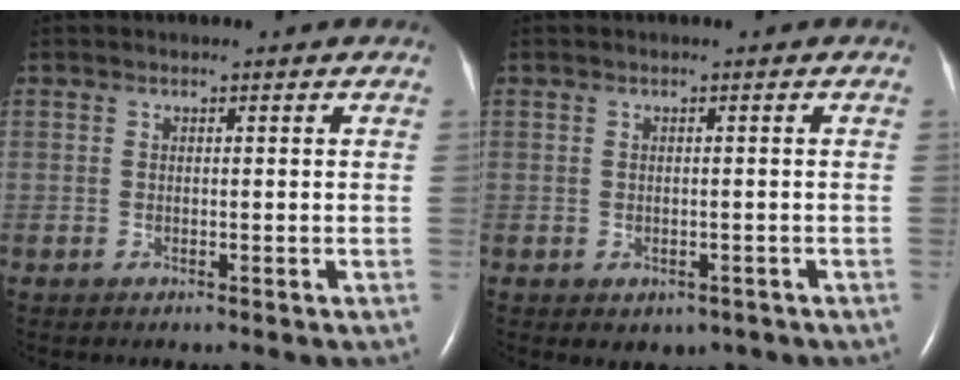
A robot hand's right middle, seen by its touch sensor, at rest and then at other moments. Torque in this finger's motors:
{"motor_torque": [-0.06, -0.05, 0.11, 0.03]}